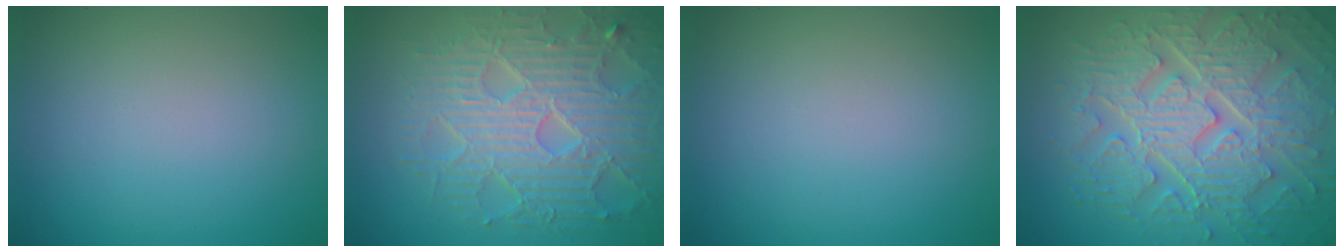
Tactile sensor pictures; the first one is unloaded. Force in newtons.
{"total": 7.8, "press": 6.0, "slide": 4.9}
{"total": 0.0}
{"total": 9.5, "press": 7.0, "slide": 6.5}